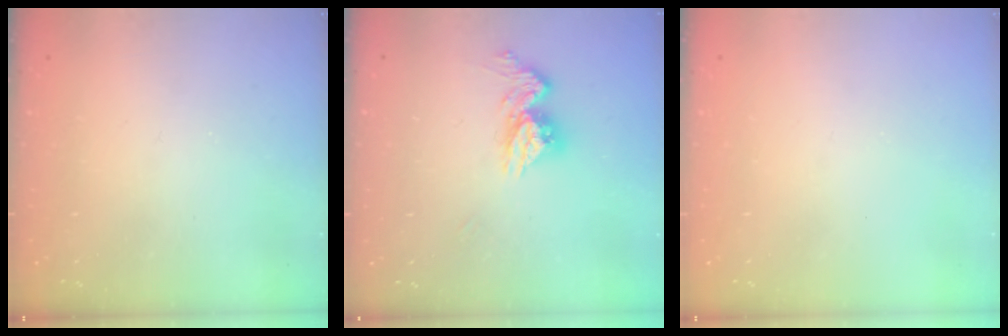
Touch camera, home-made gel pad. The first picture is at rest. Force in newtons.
{"total": 10.7, "press": 10.6, "slide": 1.0}
{"total": 0.0}